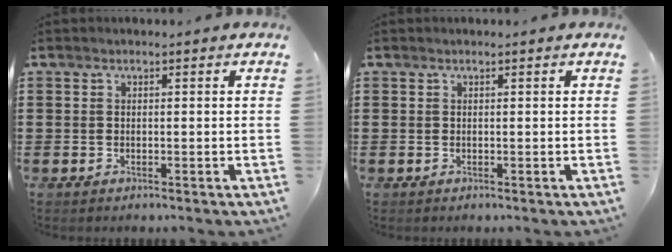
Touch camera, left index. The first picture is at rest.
{"total": 0.0}